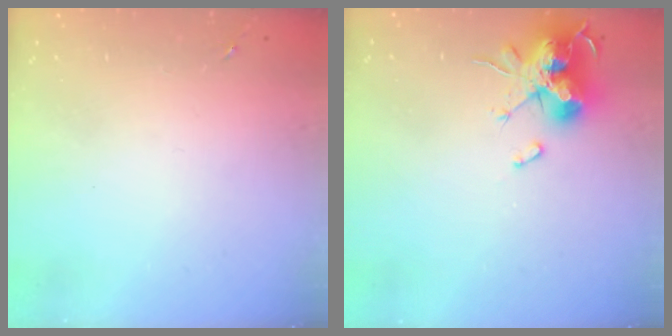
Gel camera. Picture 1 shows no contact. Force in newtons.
{"total": 16.4, "press": 16.4, "slide": 0.1}